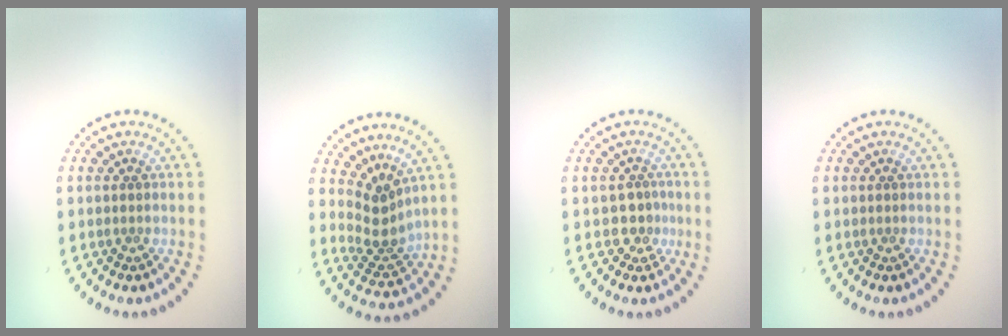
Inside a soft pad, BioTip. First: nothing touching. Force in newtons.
{"total": 2.9, "press": 2.0, "slide": 2.2}
{"total": 1.7, "press": 1.4, "slide": 0.9}
{"total": 0.0}